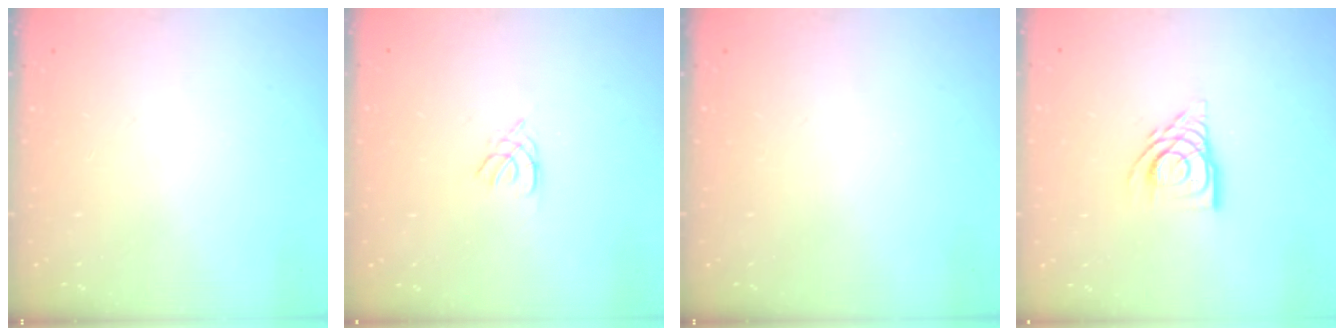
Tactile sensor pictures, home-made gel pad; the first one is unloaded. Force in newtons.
{"total": 1.4, "press": 1.4, "slide": 0.3}
{"total": 0.0}
{"total": 10.5, "press": 10.4, "slide": 1.3}